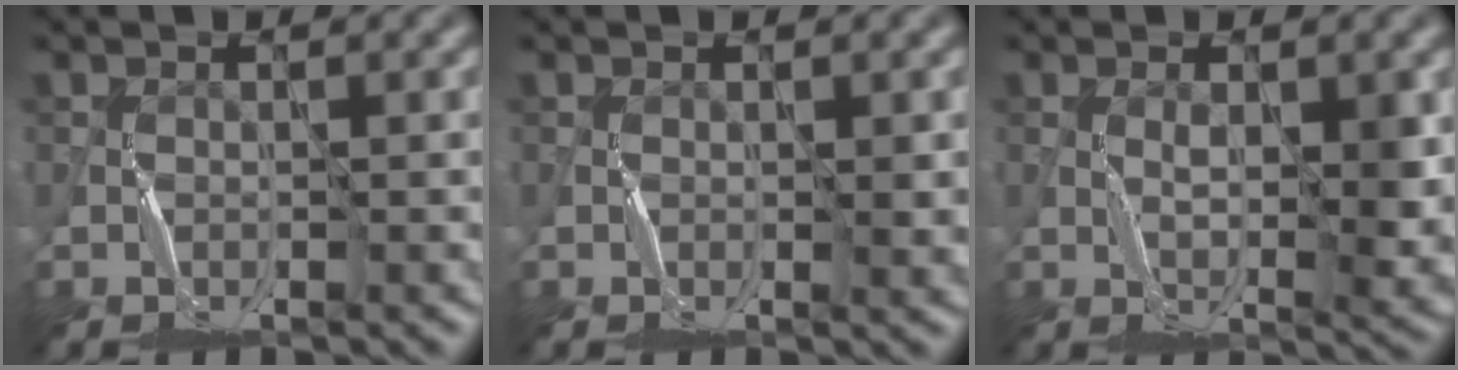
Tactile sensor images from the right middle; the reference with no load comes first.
{"total": 1.3, "force": [0.3, 0.4, 1.1], "torque": [-0.017, 0.000, 0.005]}
{"total": 3.7, "force": [0.7, 0.9, 3.6], "torque": [-0.064, -0.009, 0.018]}